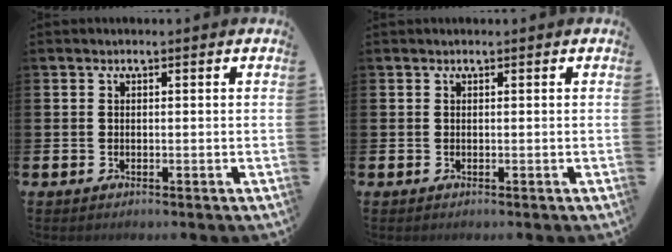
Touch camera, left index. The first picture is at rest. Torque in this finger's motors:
{"motor_torque": [-0.15, -0.13, 0.03, 0.04]}